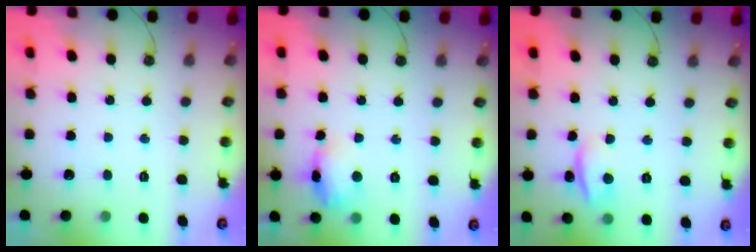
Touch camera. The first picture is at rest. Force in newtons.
{"total": 11.1, "press": 11.1, "slide": 0.8}
{"total": 2.0, "press": 1.5, "slide": 1.3}